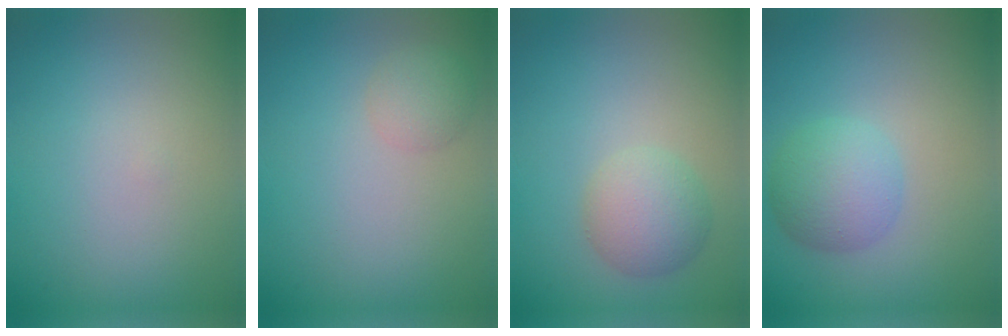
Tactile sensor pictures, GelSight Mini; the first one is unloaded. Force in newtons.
{"total": 1.9, "press": 1.9, "slide": 0.1}
{"total": 3.3, "press": 3.3, "slide": 0.1}
{"total": 4.0, "press": 4.0, "slide": 0.1}